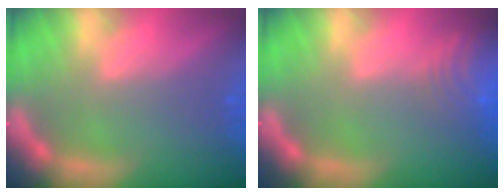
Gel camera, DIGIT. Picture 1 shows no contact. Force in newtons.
{"total": 8.0}